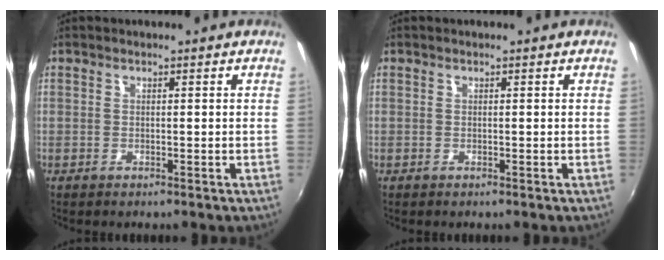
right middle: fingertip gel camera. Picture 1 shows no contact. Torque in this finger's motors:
{"motor_torque": [-0.55, 0.03, -0.02, -0.01]}